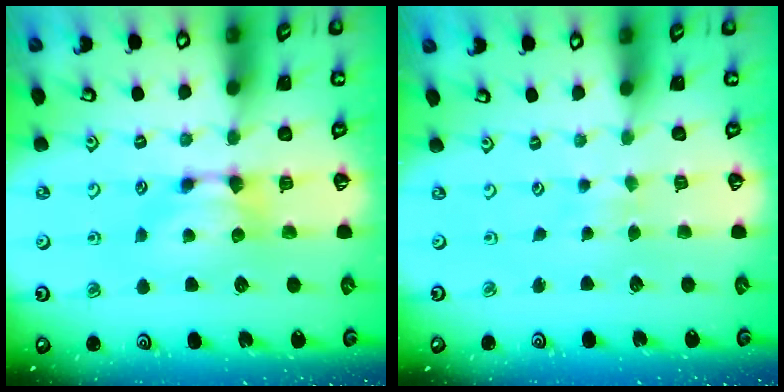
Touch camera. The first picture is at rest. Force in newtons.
{"total": 3.5, "press": 3.5, "slide": 0.3}